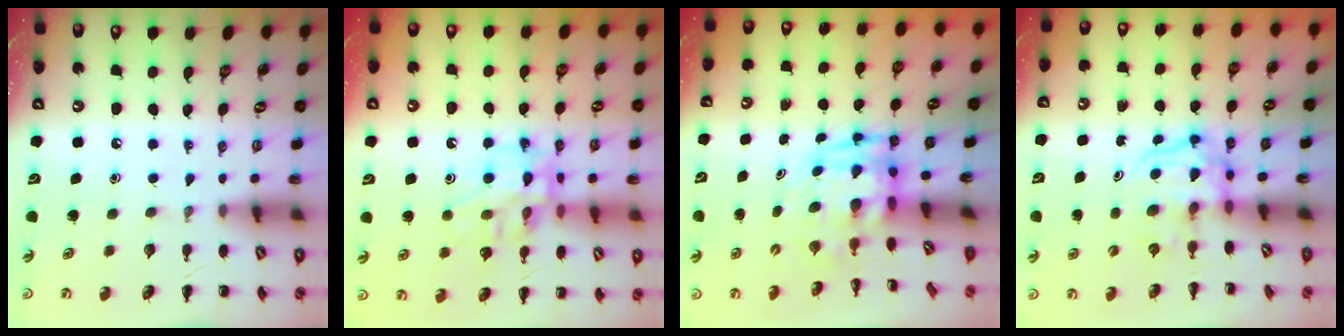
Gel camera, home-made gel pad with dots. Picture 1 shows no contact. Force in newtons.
{"total": 12.8, "press": 12.6, "slide": 1.8}
{"total": 3.2, "press": 3.1, "slide": 0.8}
{"total": 3.8, "press": 3.7, "slide": 0.6}